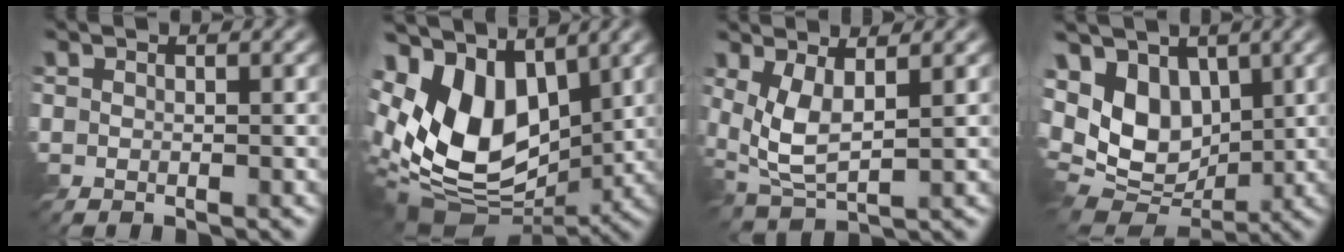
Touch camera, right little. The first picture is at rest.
{"total": 13.1, "force": [1.0, 8.3, 10.1], "torque": [-0.229, -0.001, 0.008]}
{"total": 4.4, "force": [0.9, 1.8, 3.9], "torque": [-0.095, -0.012, 0.021]}
{"total": 8.5, "force": [2.2, 5.8, 5.7], "torque": [-0.130, 0.000, 0.027]}